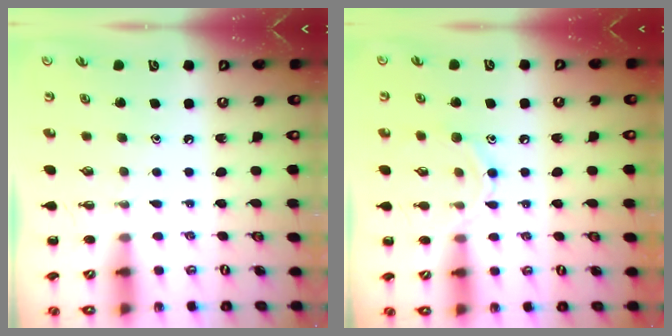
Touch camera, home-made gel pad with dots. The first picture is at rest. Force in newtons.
{"total": 8.2, "press": 8.1, "slide": 1.1}